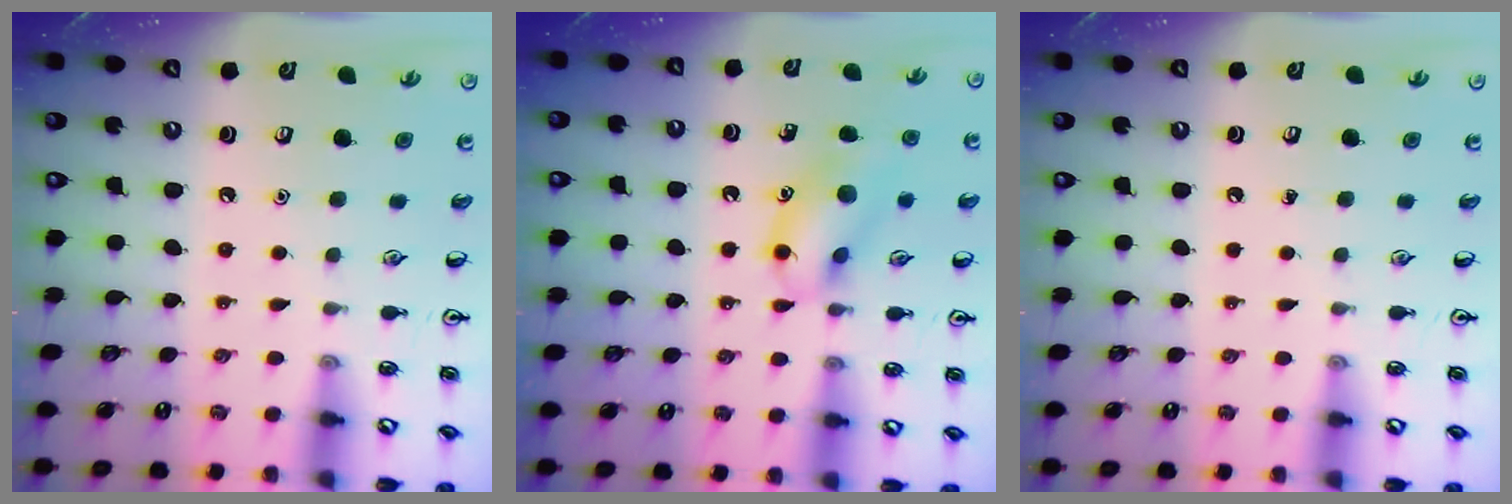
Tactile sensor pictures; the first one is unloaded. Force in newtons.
{"total": 12.5, "press": 12.4, "slide": 1.0}
{"total": 0.0}